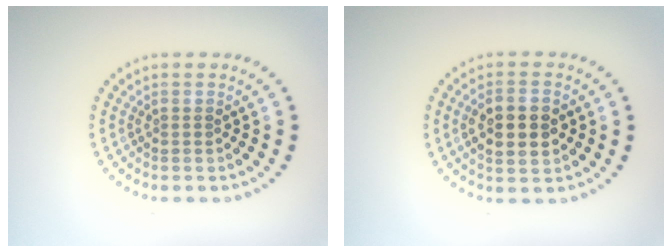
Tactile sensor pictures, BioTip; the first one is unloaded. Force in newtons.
{"total": 3.9, "press": 3.9, "slide": 0.2}